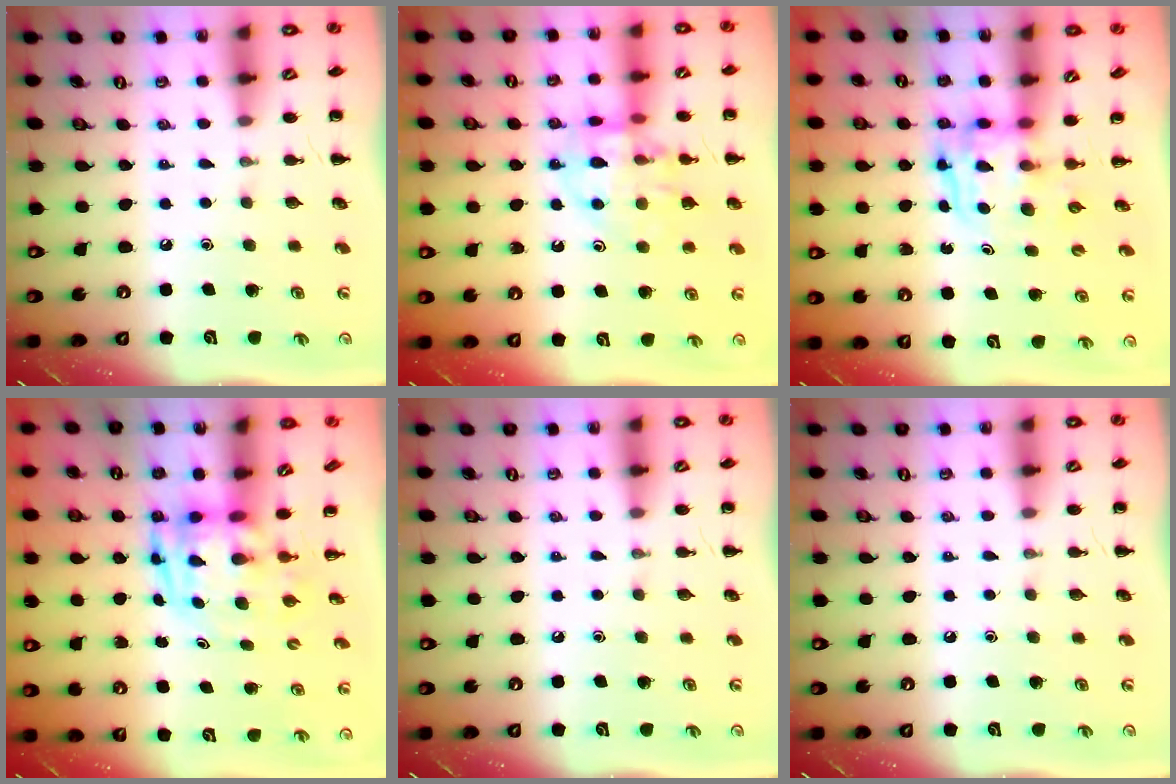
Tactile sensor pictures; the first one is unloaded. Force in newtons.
{"total": 13.5, "press": 13.4, "slide": 1.6}
{"total": 3.5, "press": 3.5, "slide": 0.3}
{"total": 3.2, "press": 3.1, "slide": 0.7}
{"total": 0.0}
{"total": 0.0}